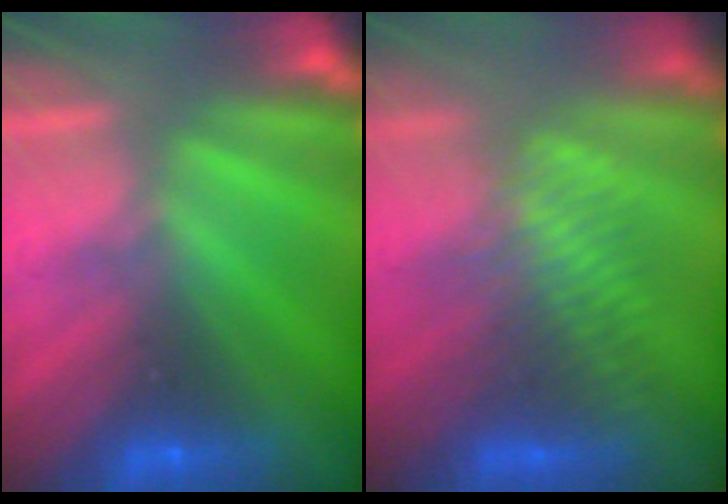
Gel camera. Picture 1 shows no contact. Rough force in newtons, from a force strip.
{"total": 3.0}